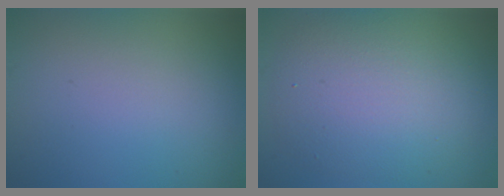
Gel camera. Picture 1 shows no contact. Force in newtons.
{"total": 7.5, "press": 7.5, "slide": 0.3}